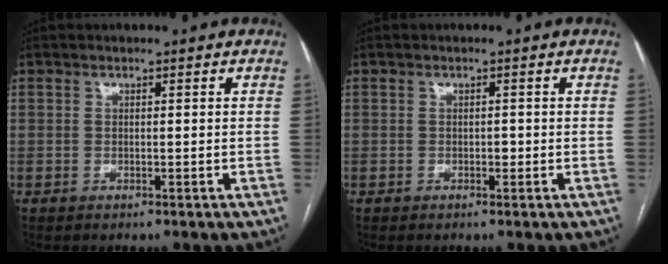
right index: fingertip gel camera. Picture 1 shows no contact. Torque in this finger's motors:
{"motor_torque": [0.08, 0.04, 0.00, 0.02]}